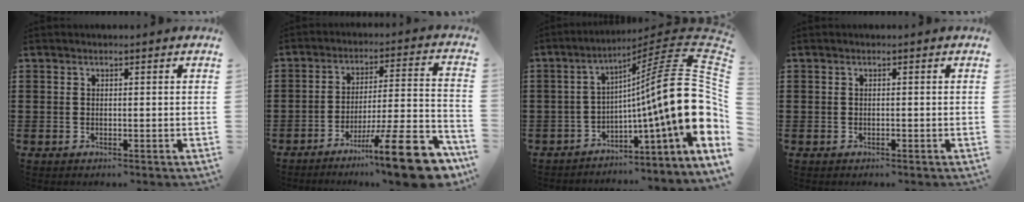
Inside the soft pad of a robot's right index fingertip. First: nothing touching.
{"total": 15.3, "force": [-10.2, 1.5, 11.3], "torque": [-0.150, 0.036, -0.171]}
{"total": 17.9, "force": [0.0, 3.3, 17.6], "torque": [-0.272, -0.046, -0.019]}
{"total": 0.0}